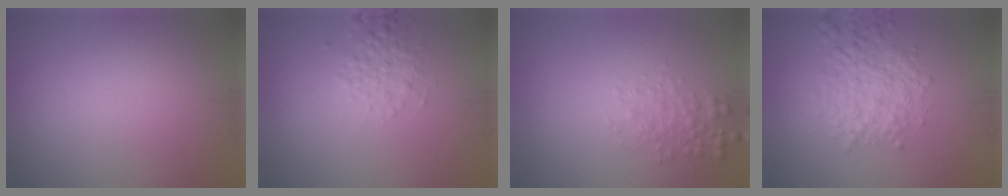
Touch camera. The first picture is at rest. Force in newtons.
{"total": 2.0, "press": 2.0, "slide": 0.1}
{"total": 1.8, "press": 1.8, "slide": 0.0}
{"total": 3.6, "press": 3.6, "slide": 0.1}